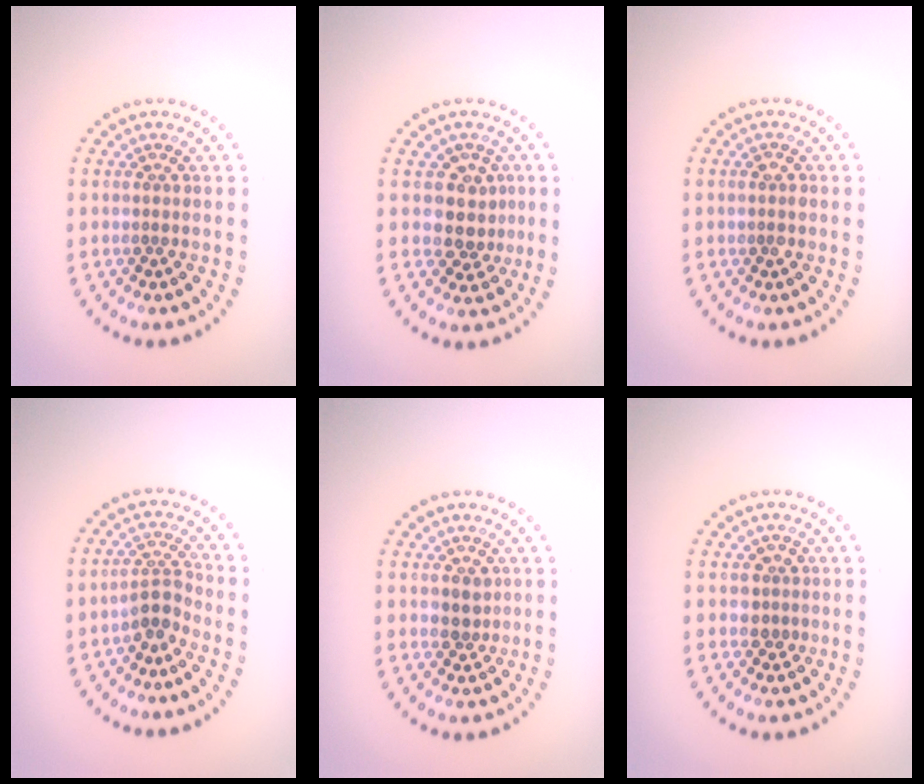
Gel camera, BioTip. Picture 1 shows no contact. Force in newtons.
{"total": 3.2, "press": 2.8, "slide": 1.6}
{"total": 1.1, "press": 1.1, "slide": 0.2}
{"total": 2.3, "press": 1.6, "slide": 1.5}
{"total": 1.7, "press": 1.4, "slide": 0.8}
{"total": 1.6, "press": 1.4, "slide": 0.7}